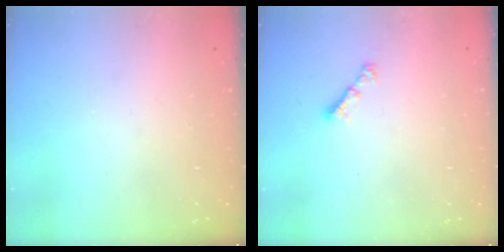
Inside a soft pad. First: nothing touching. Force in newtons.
{"total": 2.8, "press": 2.8, "slide": 0.7}